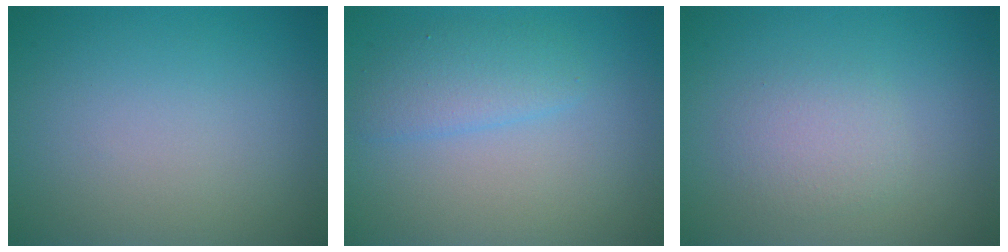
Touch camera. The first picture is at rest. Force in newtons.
{"total": 2.4, "press": 2.4, "slide": 0.1}
{"total": 2.0, "press": 2.0, "slide": 0.0}